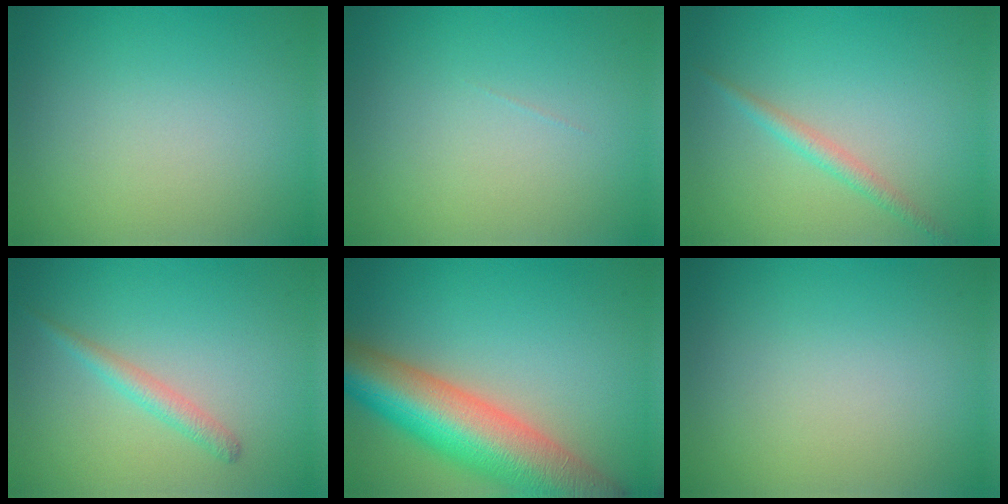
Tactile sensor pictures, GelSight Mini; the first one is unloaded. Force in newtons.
{"total": 0.0}
{"total": 1.6, "press": 1.6, "slide": 0.0}
{"total": 1.7, "press": 1.7, "slide": 0.1}
{"total": 12.0, "press": 12.0, "slide": 0.6}
{"total": 0.0}